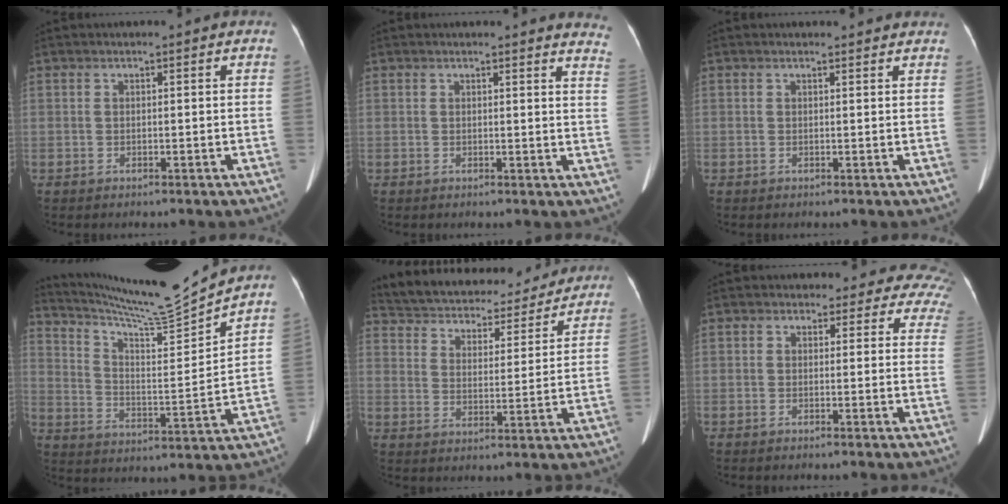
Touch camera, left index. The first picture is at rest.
{"total": 7.6, "force": [7.6, 0.2, 1.1], "torque": [0.013, -0.070, 0.047]}
{"total": 2.9, "force": [2.5, 1.4, -0.1], "torque": [0.014, 0.005, 0.020]}
{"total": 14.6, "force": [13.8, -2.7, 4.1], "torque": [-0.081, -0.049, 0.227]}
{"total": 21.1, "force": [19.2, 6.3, 6.0], "torque": [-0.104, 0.004, 0.264]}
{"total": 11.1, "force": [9.6, 5.6, -0.2], "torque": [0.058, -0.031, 0.061]}